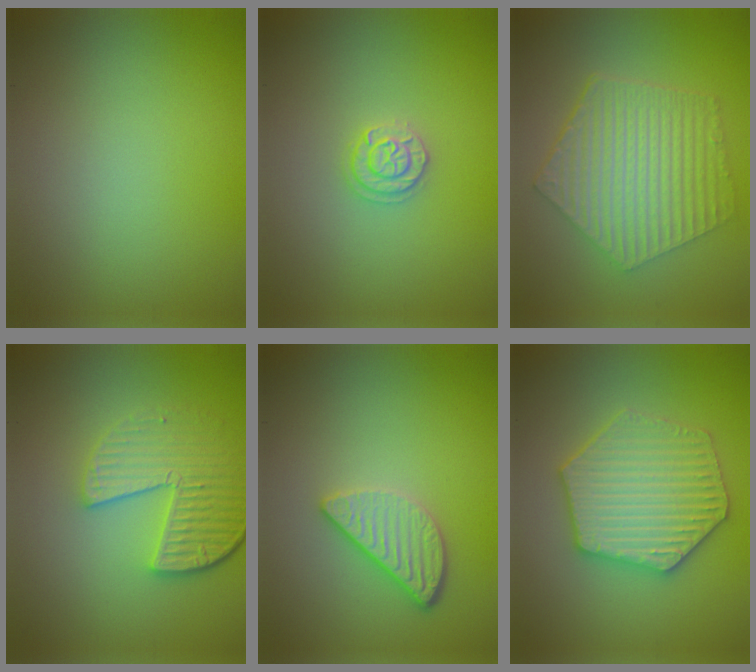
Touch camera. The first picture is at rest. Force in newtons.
{"total": 1.8, "press": 1.8, "slide": 0.3}
{"total": 6.9, "press": 5.0, "slide": 4.8}
{"total": 5.3, "press": 4.0, "slide": 3.5}
{"total": 3.4, "press": 2.8, "slide": 1.9}
{"total": 6.1, "press": 6.1, "slide": 1.1}